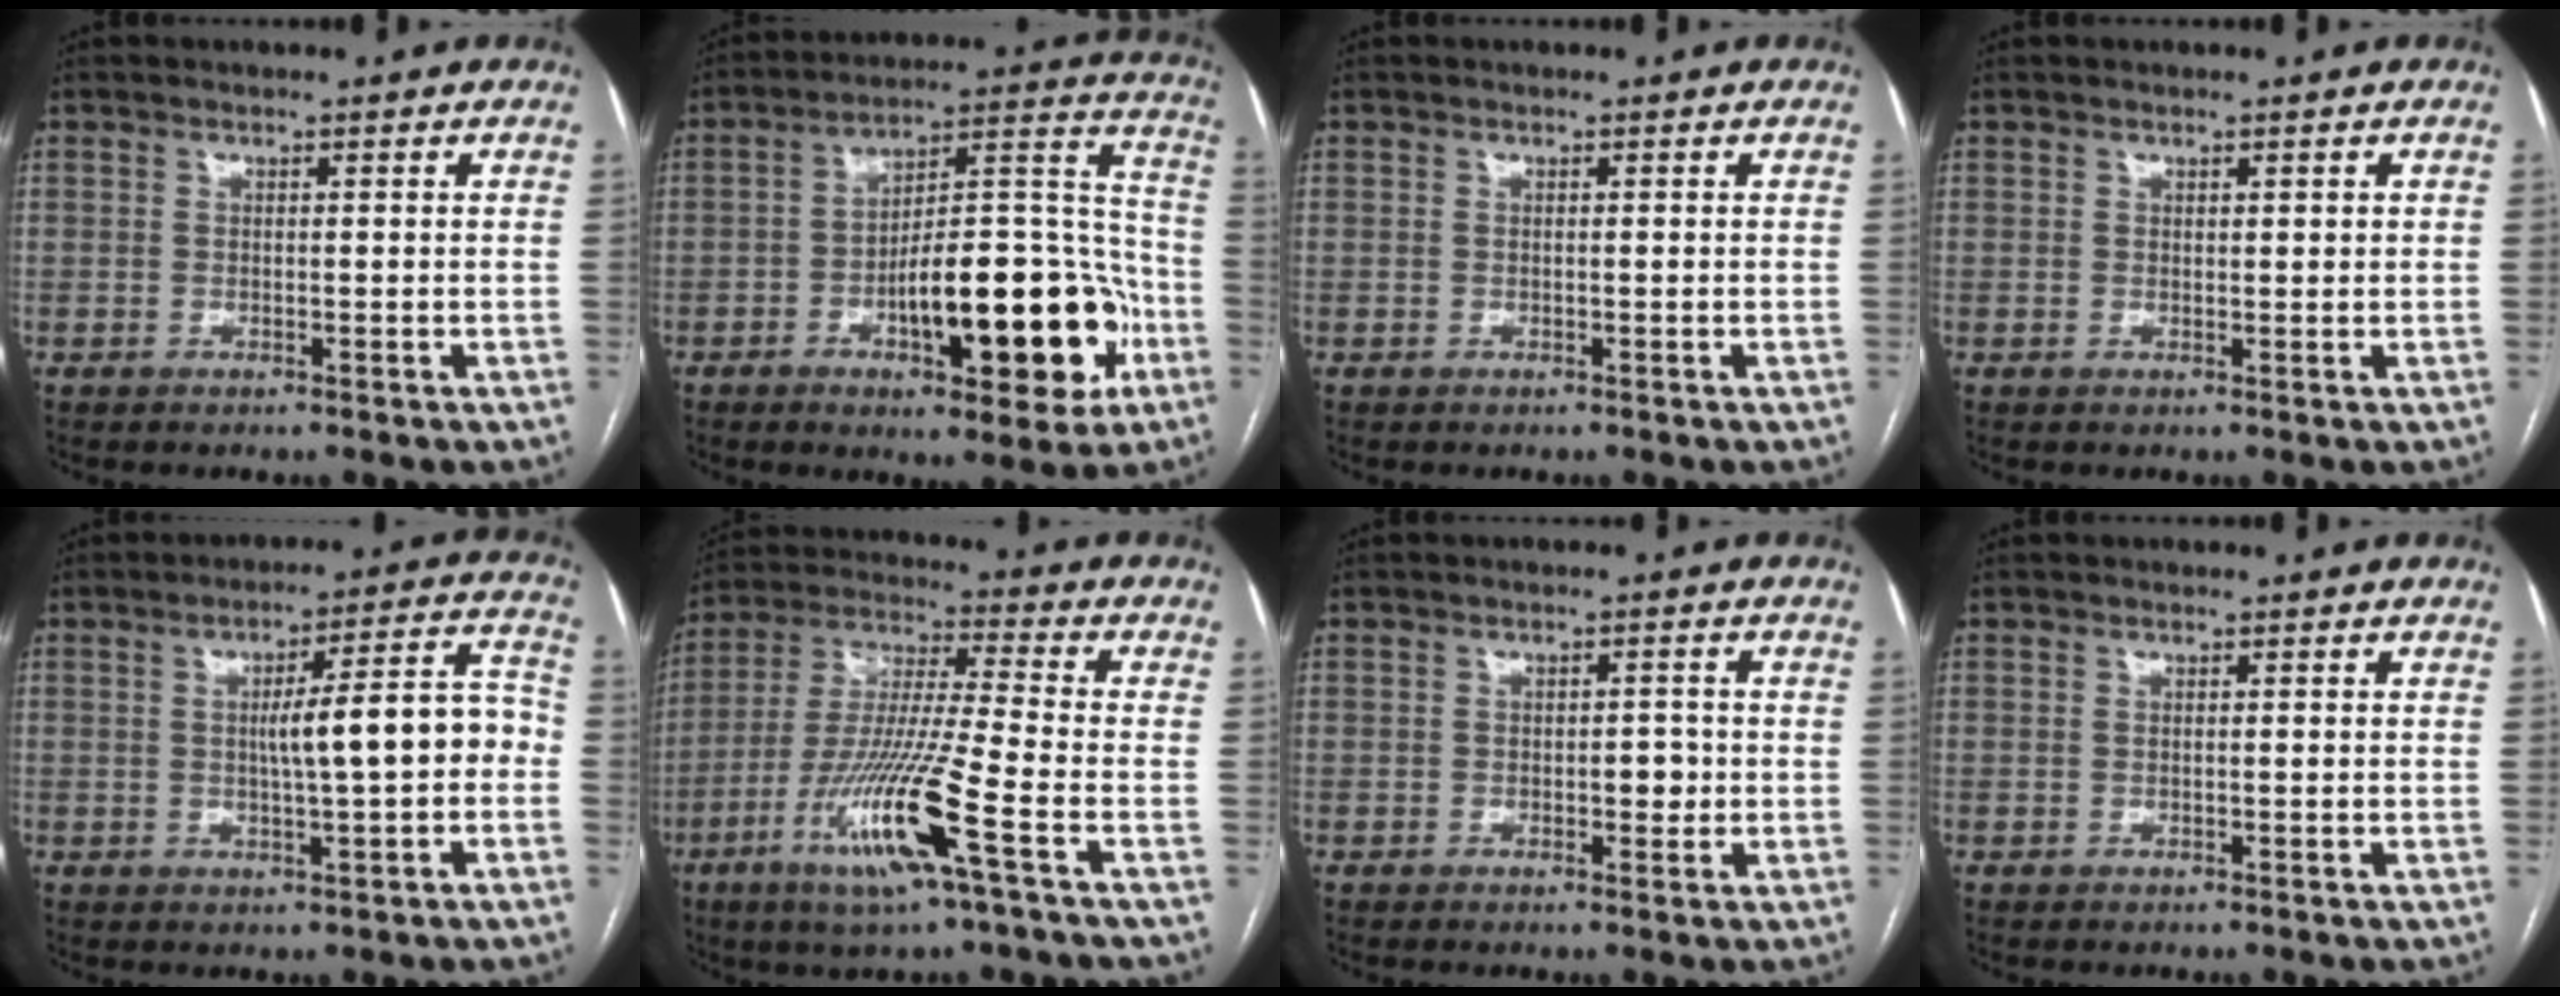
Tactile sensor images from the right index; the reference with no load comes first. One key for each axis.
{"total": 20.4, "fx": -7.2, "fy": 6.0, "fz": 18.1, "tx": -0.248, "ty": 0.030, "tz": -0.095}
{"total": 0.0}
{"total": 0.8, "fx": 0.4, "fy": 0.3, "fz": 0.7, "tx": -0.011, "ty": 0.001, "tz": 0.006}
{"total": 9.6, "fx": -0.8, "fy": 1.4, "fz": 9.5, "tx": -0.131, "ty": 0.032, "tz": -0.010}
{"total": 14.9, "fx": -6.6, "fy": -0.2, "fz": 13.4, "tx": -0.274, "ty": -0.018, "tz": -0.125}
{"total": 2.4, "fx": -0.5, "fy": 1.2, "fz": 2.0, "tx": -0.025, "ty": 0.003, "tz": -0.005}
{"total": 0.0}